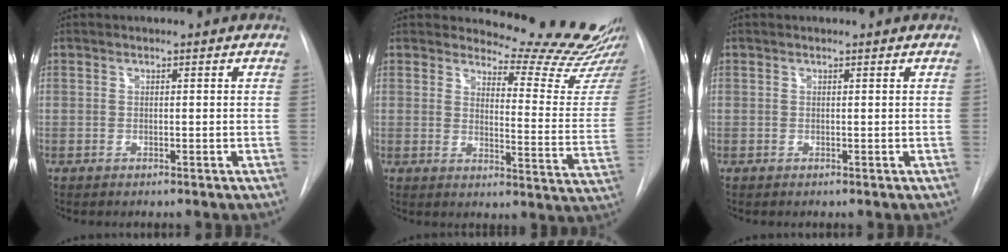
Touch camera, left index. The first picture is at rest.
{"total": 15.4, "force": [15.1, 0.4, 3.0], "torque": [-0.027, -0.141, 0.160]}
{"total": 0.6, "force": [0.6, 0.1, 0.1], "torque": [-0.008, 0.008, 0.006]}